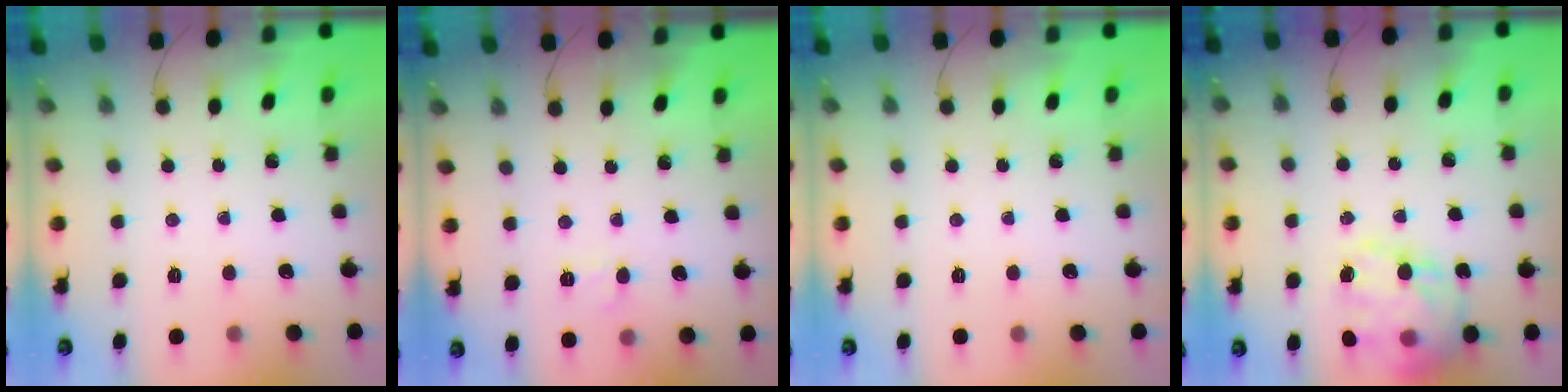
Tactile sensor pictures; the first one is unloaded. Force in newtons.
{"total": 4.5, "press": 4.2, "slide": 1.5}
{"total": 0.0}
{"total": 20.2, "press": 19.8, "slide": 4.2}